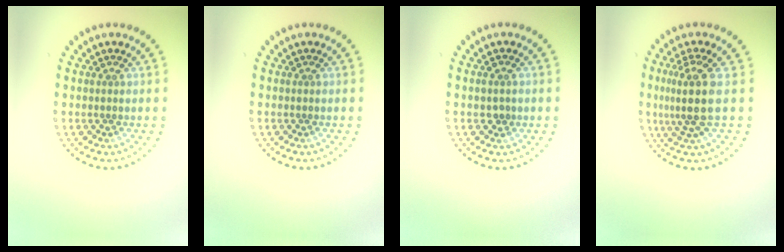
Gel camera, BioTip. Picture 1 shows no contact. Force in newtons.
{"total": 0.0}
{"total": 1.1, "press": 1.1, "slide": 0.1}
{"total": 3.9, "press": 3.0, "slide": 2.4}